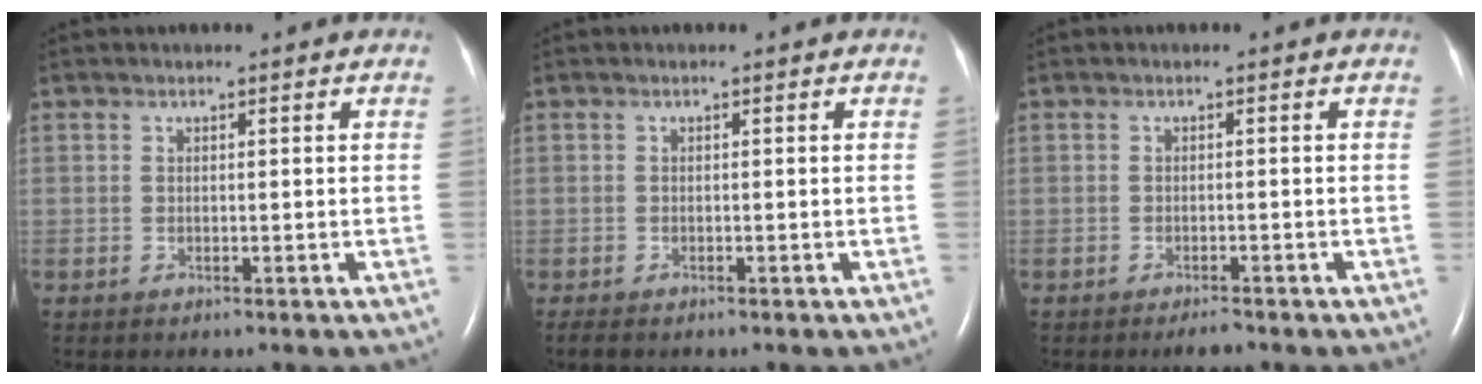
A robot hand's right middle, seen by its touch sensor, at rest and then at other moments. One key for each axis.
{"total": 1.4, "fx": -1.1, "fy": 0.4, "fz": 0.7, "tx": -0.019, "ty": -0.005, "tz": -0.015}
{"total": 1.5, "fx": -1.3, "fy": 0.1, "fz": 0.8, "tx": -0.021, "ty": -0.005, "tz": -0.017}